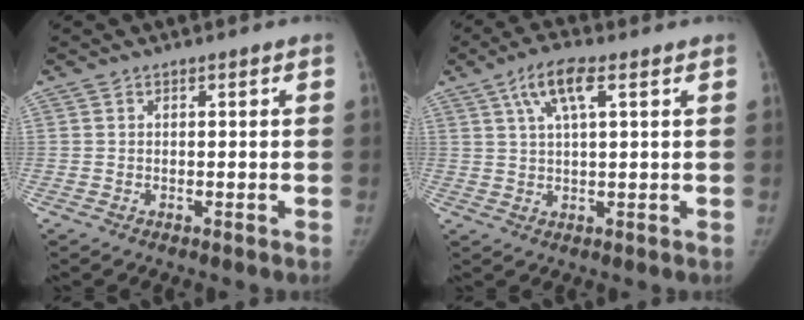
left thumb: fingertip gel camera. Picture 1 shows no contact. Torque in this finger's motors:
{"motor_torque": [0.24, 0.19, 0.83, -0.26, 0.22]}